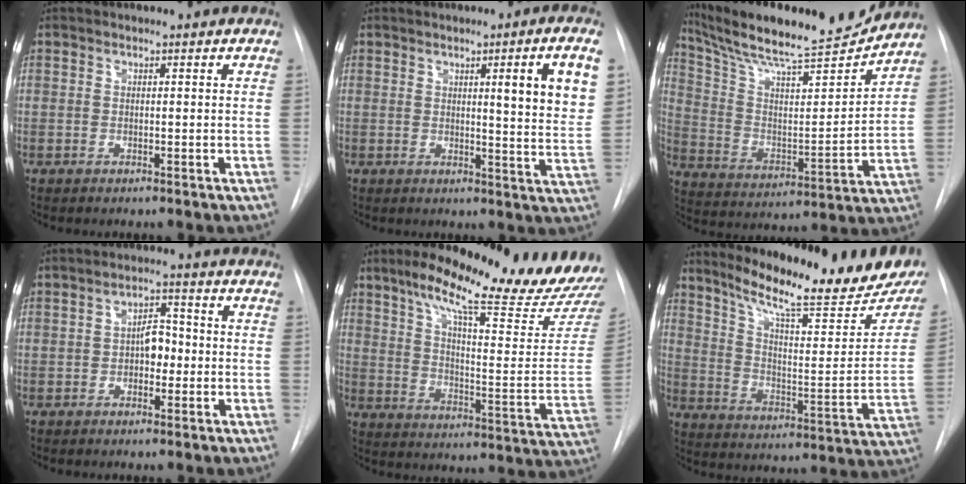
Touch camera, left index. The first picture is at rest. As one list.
[{"total": 9.0, "force": [3.3, -0.1, 8.4], "torque": [-0.103, -0.013, 0.038]}, {"total": 20.7, "force": [19.0, 1.5, 8.2], "torque": [-0.151, -0.021, 0.301]}, {"total": 4.2, "force": [-0.6, 2.5, 3.3], "torque": [-0.049, 0.012, -0.013]}, {"total": 23.0, "force": [19.9, 0.7, 11.6], "torque": [-0.175, -0.069, 0.268]}, {"total": 23.7, "force": [19.6, 3.3, 13.0], "torque": [-0.200, -0.053, 0.268]}]